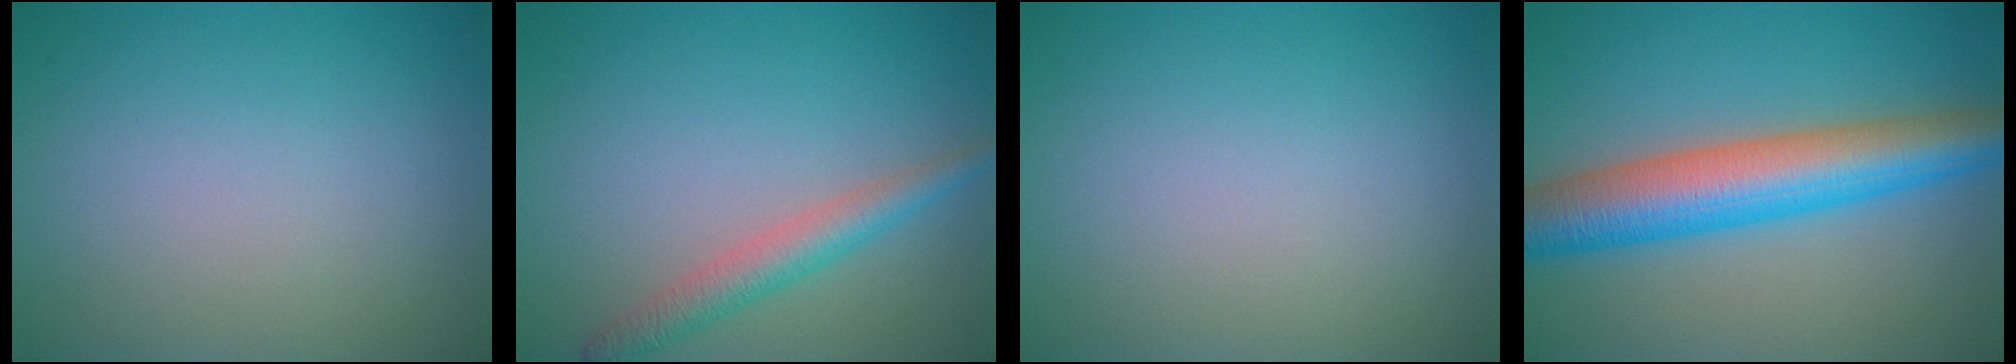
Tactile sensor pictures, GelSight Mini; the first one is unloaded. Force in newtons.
{"total": 2.9, "press": 2.9, "slide": 0.1}
{"total": 0.0}
{"total": 8.9, "press": 8.9, "slide": 0.2}